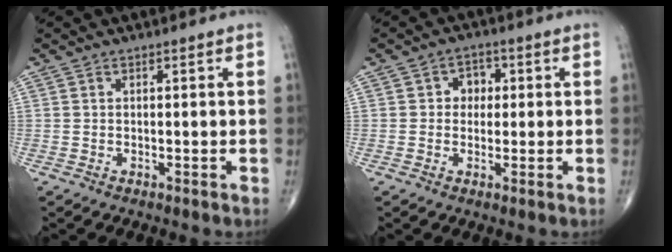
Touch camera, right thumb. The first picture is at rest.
{"total": 3.8, "force": [0.5, 3.2, 2.0], "torque": [0.001, 0.008, -0.001]}